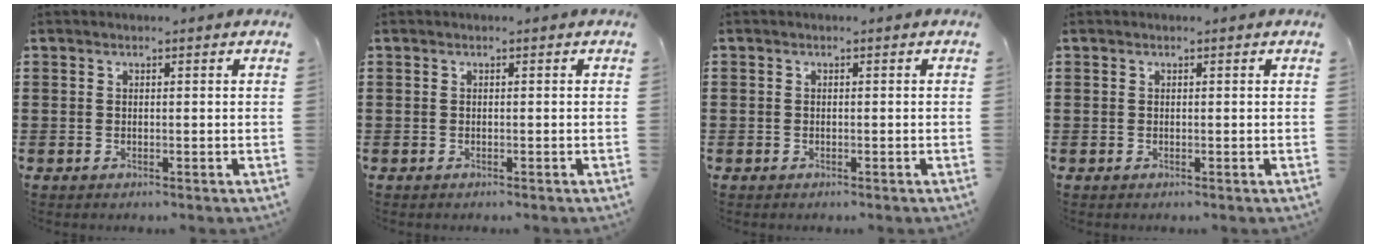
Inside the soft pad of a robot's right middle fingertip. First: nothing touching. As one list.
[{"total": 0.0}, {"total": 0.6, "force": [-0.3, 0.5, 0.1], "torque": [-0.002, 0.000, -0.007]}, {"total": 0.0}]